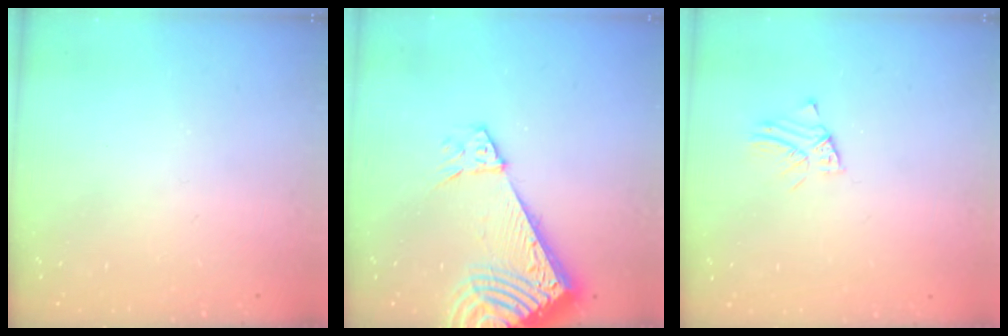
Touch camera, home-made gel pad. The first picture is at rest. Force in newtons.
{"total": 9.9, "press": 9.9, "slide": 1.3}
{"total": 1.4, "press": 1.4, "slide": 0.0}